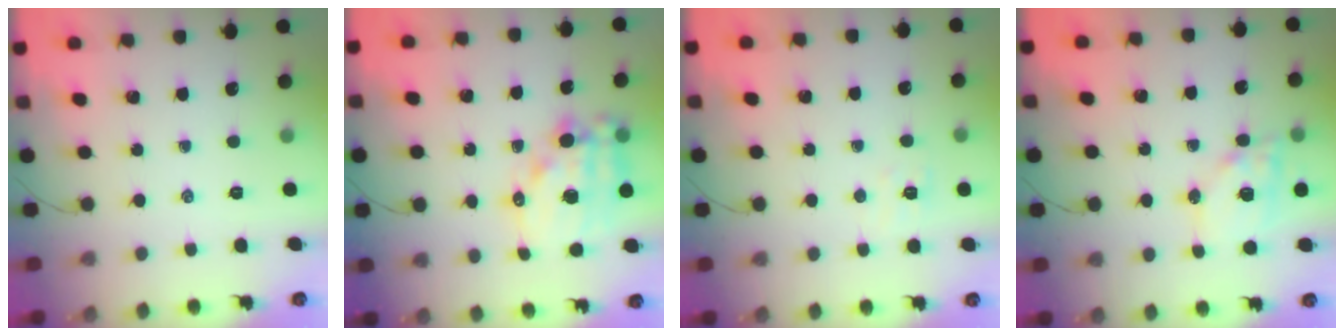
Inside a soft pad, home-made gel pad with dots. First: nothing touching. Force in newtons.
{"total": 16.3, "press": 15.9, "slide": 3.7}
{"total": 5.3, "press": 5.1, "slide": 1.2}
{"total": 13.4, "press": 13.1, "slide": 2.6}